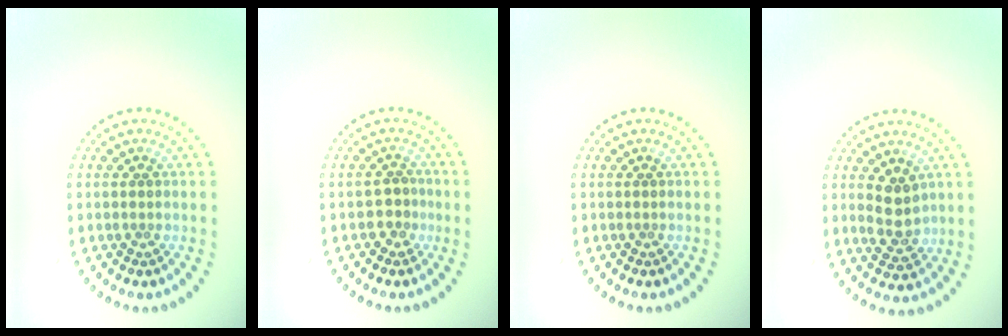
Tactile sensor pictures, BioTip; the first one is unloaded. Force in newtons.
{"total": 1.9, "press": 1.7, "slide": 0.9}
{"total": 0.0}
{"total": 3.0, "press": 2.8, "slide": 0.9}